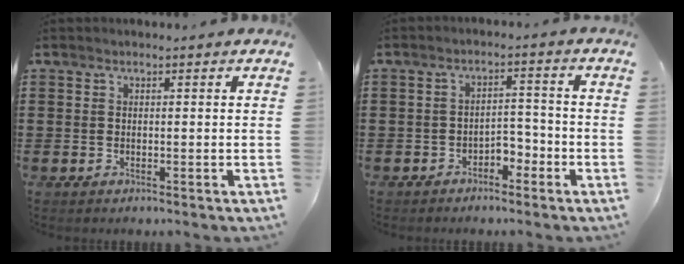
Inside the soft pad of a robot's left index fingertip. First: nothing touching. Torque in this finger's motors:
{"motor_torque": [0.09, 0.08, 0.06, 0.00]}